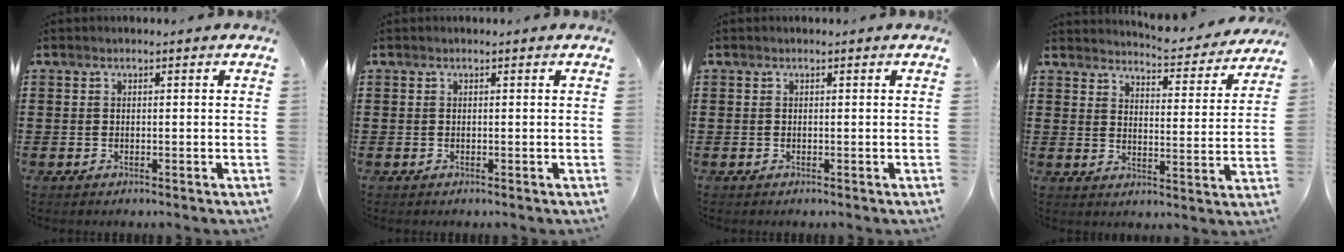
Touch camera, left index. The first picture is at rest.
{"total": 0.0}
{"total": 0.0}
{"total": 4.7, "force": [4.6, -0.2, 0.9], "torque": [-0.025, -0.041, 0.073]}